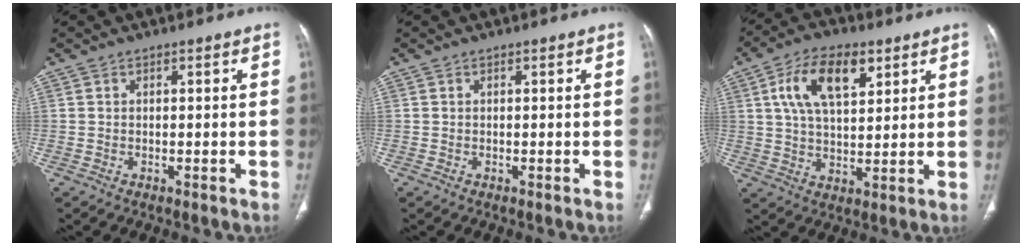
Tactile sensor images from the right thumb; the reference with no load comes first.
{"total": 0.0}
{"total": 12.5, "force": [5.2, 6.4, 9.4], "torque": [-0.159, -0.006, 0.094]}